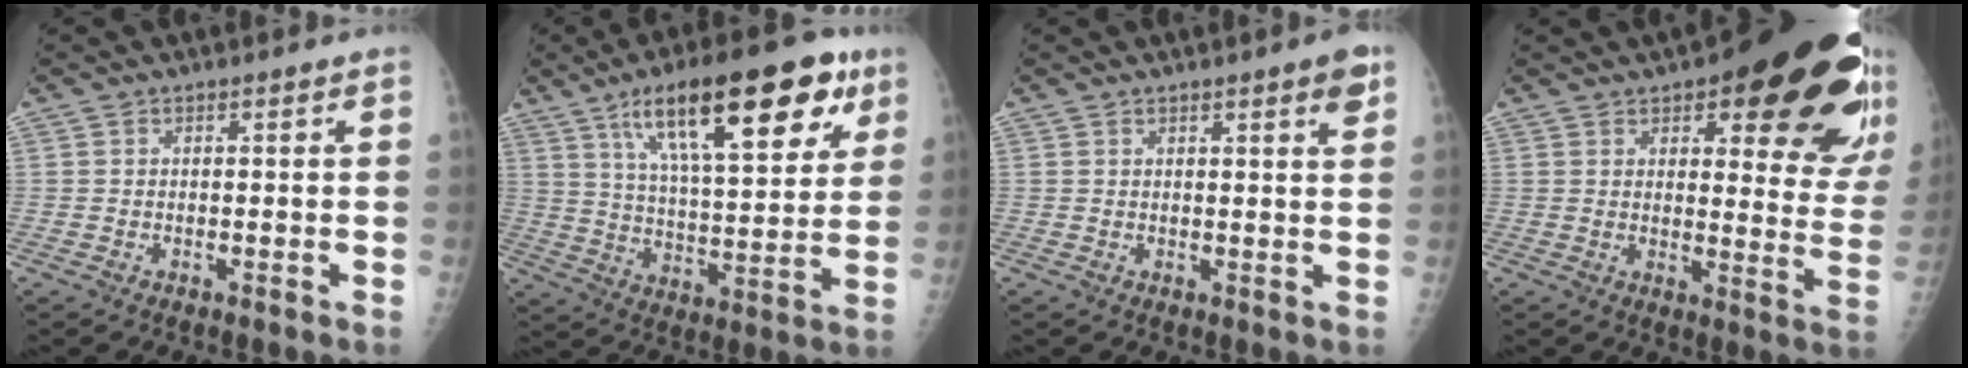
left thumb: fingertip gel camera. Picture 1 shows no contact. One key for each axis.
{"total": 23.9, "fx": 12.4, "fy": 8.1, "fz": 18.7, "tx": -0.259, "ty": -0.021, "tz": 0.197}
{"total": 3.6, "fx": 2.0, "fy": 0.5, "fz": 2.9, "tx": -0.032, "ty": -0.010, "tz": 0.024}
{"total": 24.5, "fx": 13.1, "fy": 8.3, "fz": 19.0, "tx": -0.182, "ty": -0.050, "tz": 0.158}